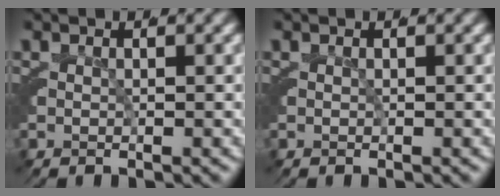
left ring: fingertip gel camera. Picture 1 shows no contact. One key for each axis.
{"total": 0.0}